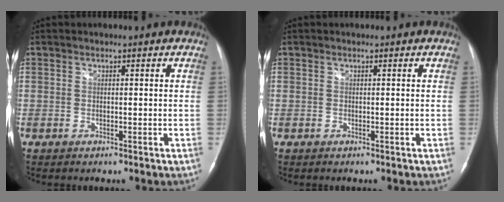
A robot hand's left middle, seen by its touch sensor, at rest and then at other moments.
{"total": 0.0}